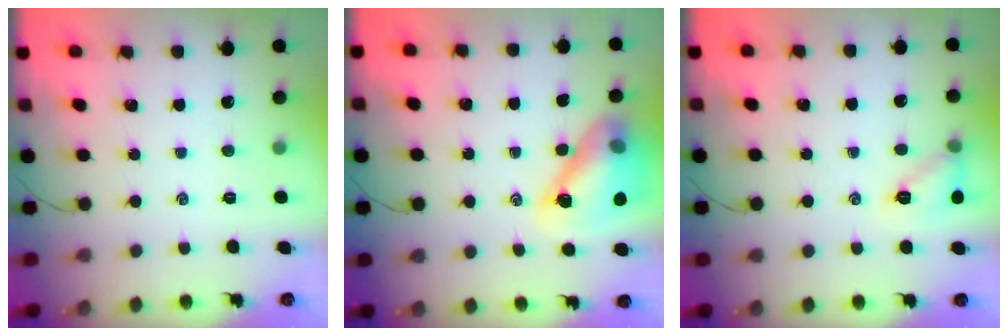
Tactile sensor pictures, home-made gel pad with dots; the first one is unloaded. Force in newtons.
{"total": 14.5, "press": 13.8, "slide": 4.3}
{"total": 8.7, "press": 8.7, "slide": 1.0}